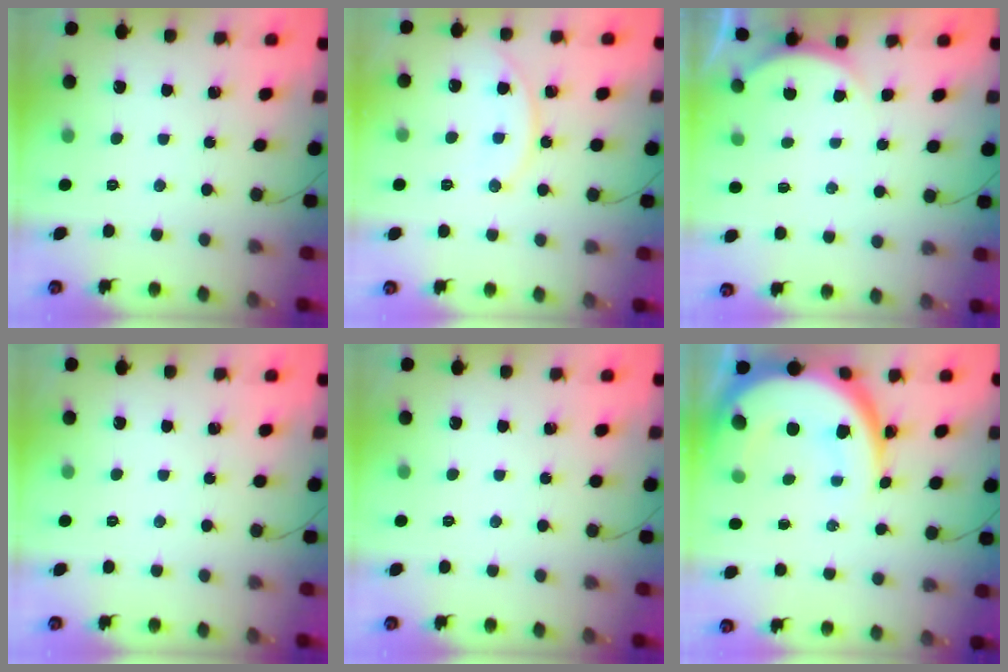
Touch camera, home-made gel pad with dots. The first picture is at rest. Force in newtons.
{"total": 10.2, "press": 10.2, "slide": 0.1}
{"total": 2.3, "press": 2.2, "slide": 0.6}
{"total": 0.0}
{"total": 0.0}
{"total": 15.7, "press": 15.7, "slide": 1.2}